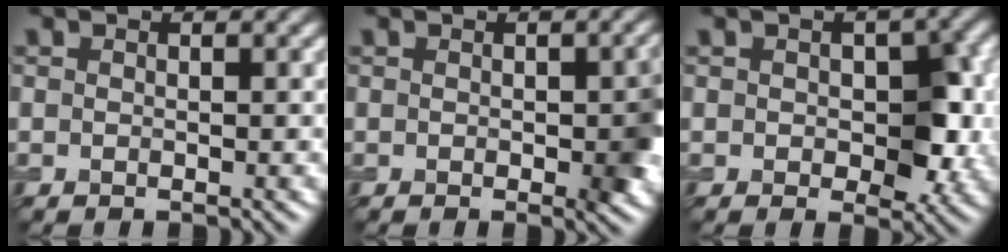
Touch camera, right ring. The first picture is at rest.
{"total": 3.1, "force": [-0.4, 0.9, 2.9], "torque": [-0.035, -0.002, -0.004]}
{"total": 5.3, "force": [0.0, 3.1, 4.3], "torque": [-0.055, -0.005, 0.003]}